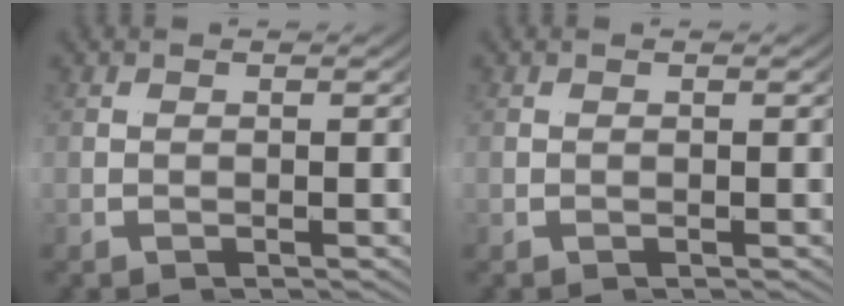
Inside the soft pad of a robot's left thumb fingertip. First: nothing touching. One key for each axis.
{"total": 0.0}